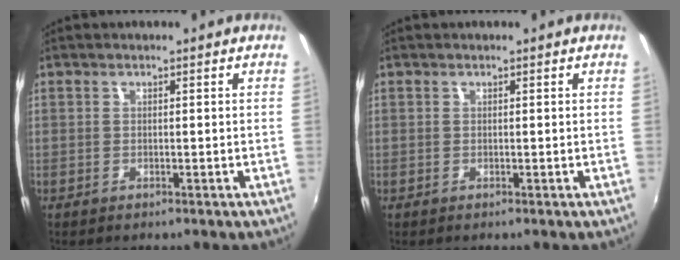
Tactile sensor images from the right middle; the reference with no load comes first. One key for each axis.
{"total": 0.0}